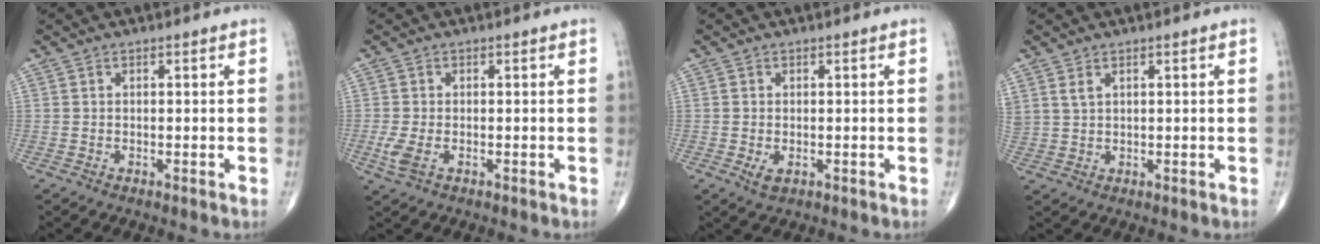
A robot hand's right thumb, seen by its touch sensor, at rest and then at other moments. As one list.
[{"total": 3.2, "force": [-1.0, 1.6, 2.6], "torque": [-0.071, -0.007, -0.021]}, {"total": 2.0, "force": [-0.5, 1.2, 1.6], "torque": [-0.027, -0.003, -0.006]}, {"total": 2.0, "force": [1.3, 0.9, 1.2], "torque": [-0.027, -0.001, 0.034]}]